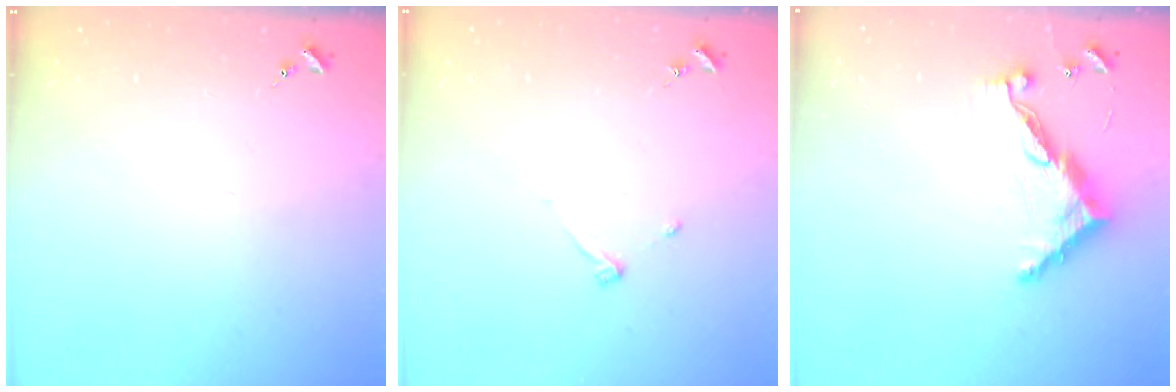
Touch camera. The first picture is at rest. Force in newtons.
{"total": 3.2, "press": 3.2, "slide": 0.5}
{"total": 9.7, "press": 9.7, "slide": 0.3}